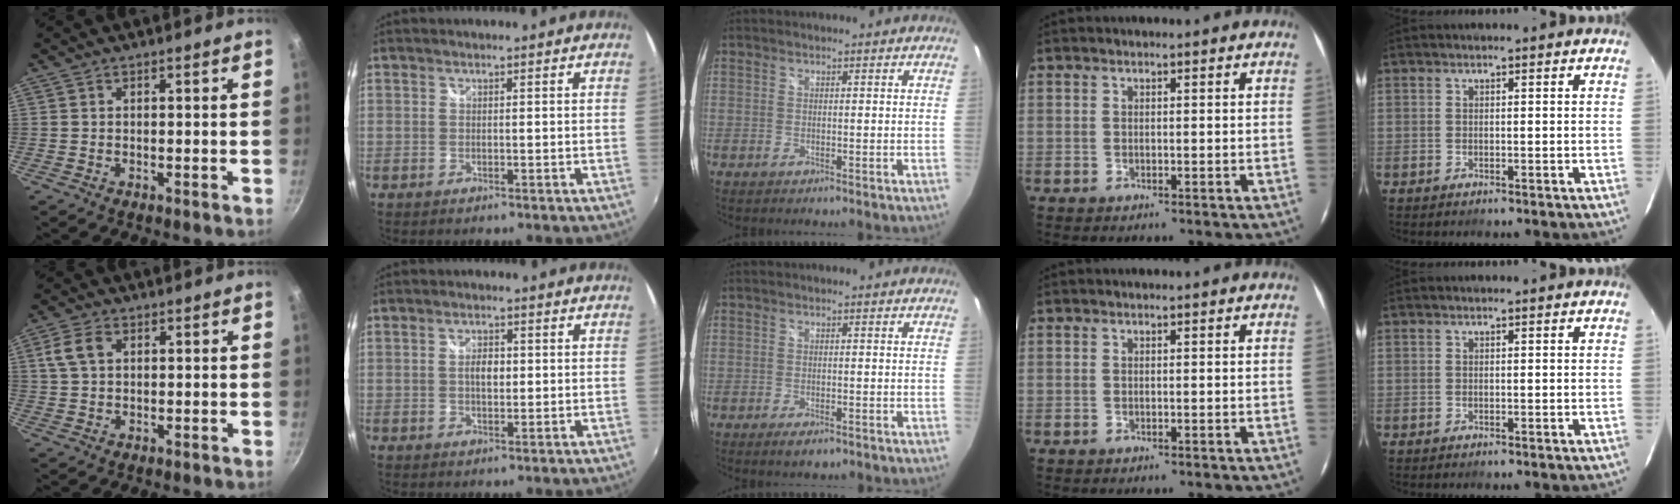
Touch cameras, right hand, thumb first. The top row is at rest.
{"thumb": {"total": 5.0, "force": [1.5, 3.4, 3.4], "torque": [-0.062, 0.007, 0.025]}, "index": {"total": 3.1, "force": [0.2, 1.8, 2.5], "torque": [-0.041, 0.005, 0.002]}, "middle": {"total": 2.8, "force": [-1.8, 1.1, 1.8], "torque": [-0.036, -0.011, -0.029]}}